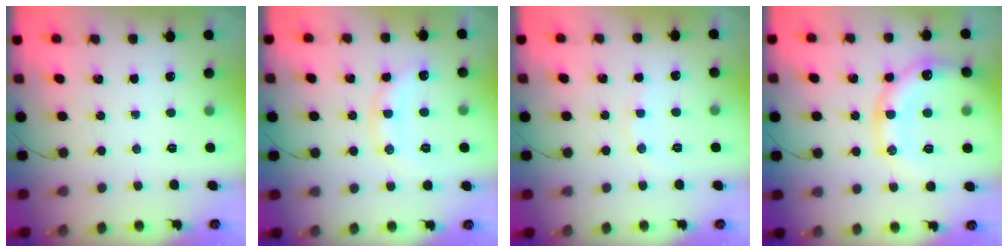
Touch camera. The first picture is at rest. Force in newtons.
{"total": 11.4, "press": 11.4, "slide": 0.4}
{"total": 5.3, "press": 5.2, "slide": 1.1}
{"total": 16.2, "press": 16.0, "slide": 2.6}